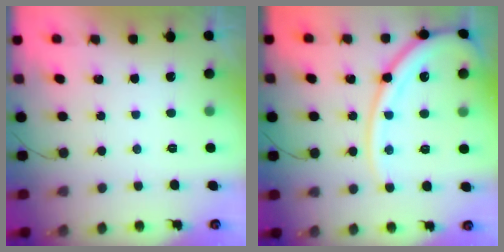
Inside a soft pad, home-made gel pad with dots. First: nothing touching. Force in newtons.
{"total": 16.2, "press": 16.2, "slide": 1.7}